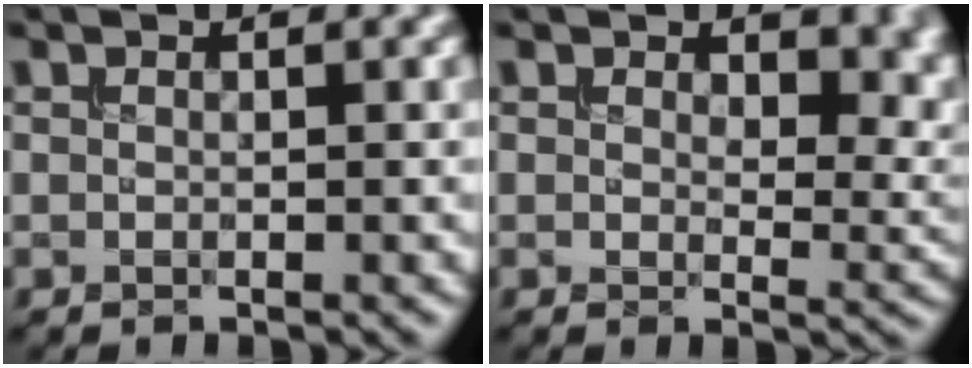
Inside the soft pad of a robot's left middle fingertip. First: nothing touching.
{"total": 5.6, "force": [2.5, 3.3, 3.8], "torque": [-0.050, -0.012, 0.035]}